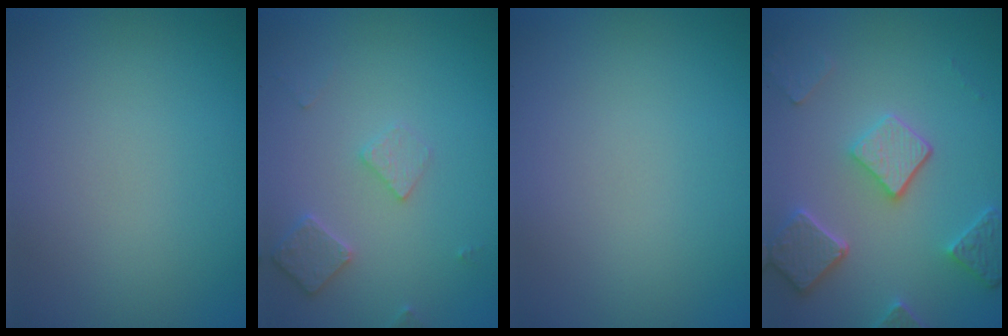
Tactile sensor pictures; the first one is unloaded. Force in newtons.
{"total": 2.1, "press": 2.1, "slide": 0.3}
{"total": 0.0}
{"total": 5.1, "press": 4.0, "slide": 3.2}